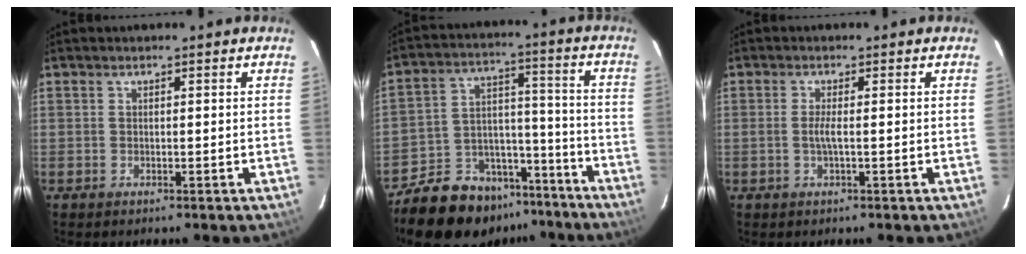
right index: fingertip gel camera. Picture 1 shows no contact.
{"total": 18.8, "force": [-14.4, 10.0, 6.7], "torque": [-0.148, 0.051, -0.204]}
{"total": 1.7, "force": [-0.2, -0.2, 1.7], "torque": [-0.031, 0.000, -0.005]}